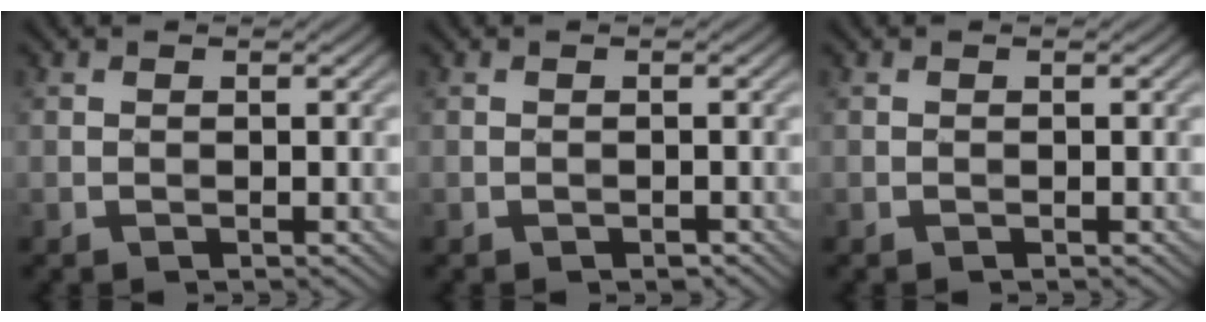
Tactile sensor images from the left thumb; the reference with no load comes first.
{"total": 0.6, "force": [-0.4, 0.3, 0.3], "torque": [-0.003, -0.002, -0.005]}
{"total": 0.0}